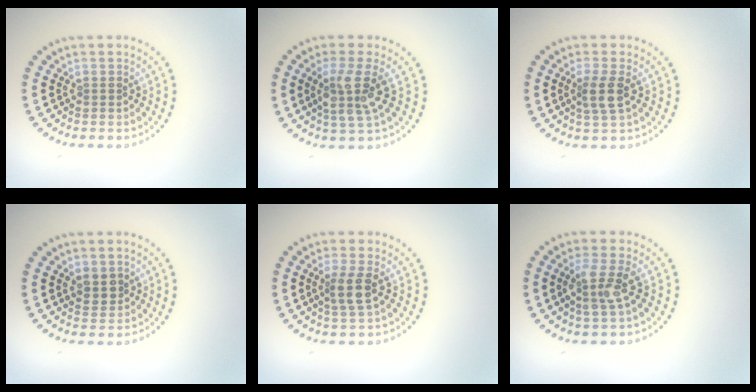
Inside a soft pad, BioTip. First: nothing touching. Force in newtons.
{"total": 3.6, "press": 3.0, "slide": 2.1}
{"total": 2.2, "press": 1.9, "slide": 1.2}
{"total": 1.9, "press": 1.8, "slide": 0.6}
{"total": 2.3, "press": 2.1, "slide": 1.1}
{"total": 2.9, "press": 2.6, "slide": 1.3}